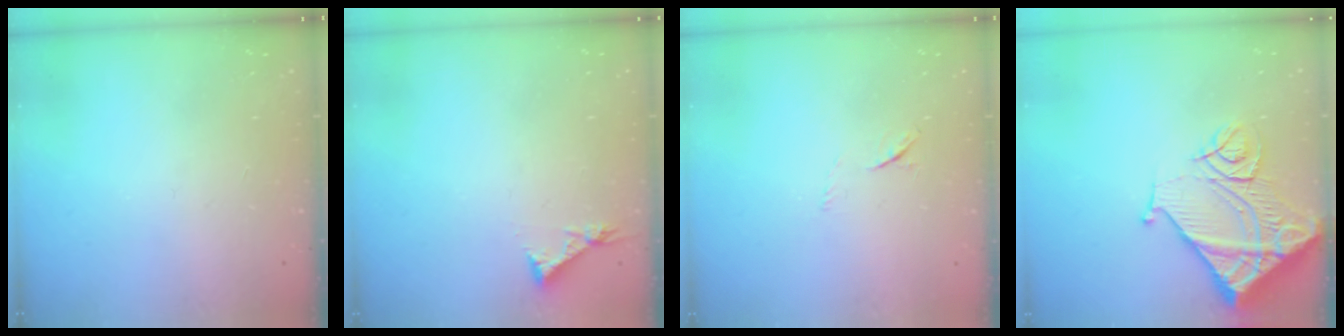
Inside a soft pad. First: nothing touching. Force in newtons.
{"total": 3.8, "press": 3.7, "slide": 0.4}
{"total": 4.2, "press": 4.0, "slide": 1.4}
{"total": 15.3, "press": 15.2, "slide": 1.9}